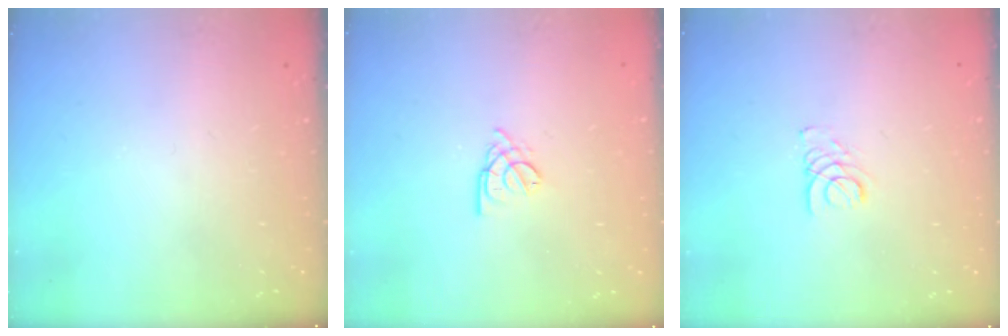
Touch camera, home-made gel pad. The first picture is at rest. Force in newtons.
{"total": 2.3, "press": 2.3, "slide": 0.5}
{"total": 1.9, "press": 1.9, "slide": 0.2}